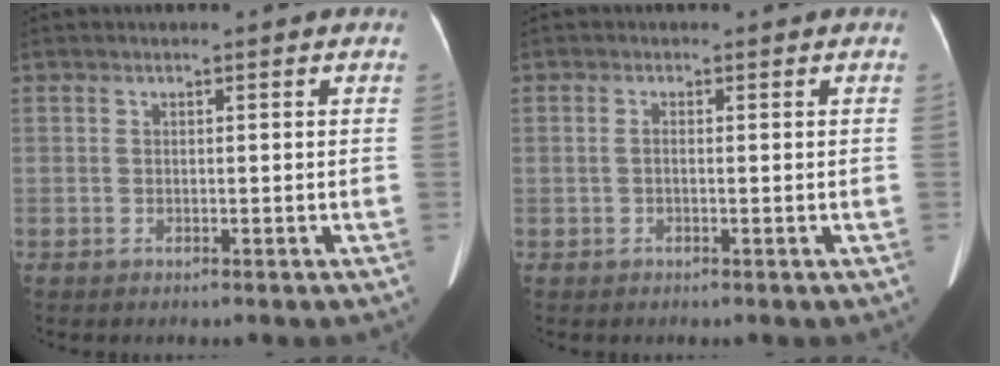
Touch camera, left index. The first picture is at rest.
{"total": 0.6, "force": [-0.2, 0.2, 0.6], "torque": [-0.013, 0.005, -0.004]}